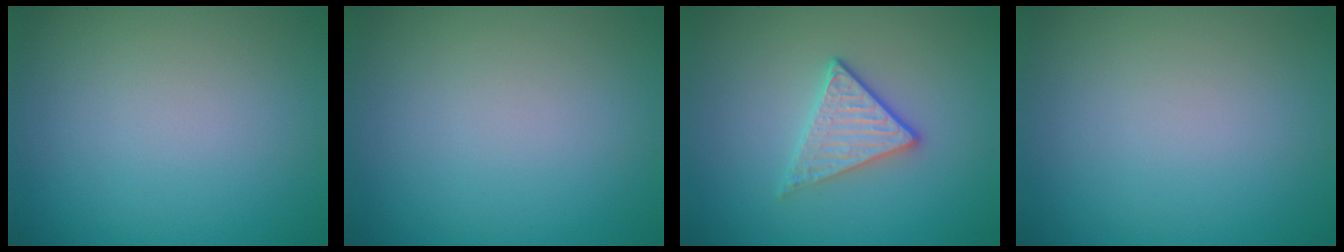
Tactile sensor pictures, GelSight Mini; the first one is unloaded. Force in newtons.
{"total": 0.0}
{"total": 3.0, "press": 2.7, "slide": 1.2}
{"total": 0.0}